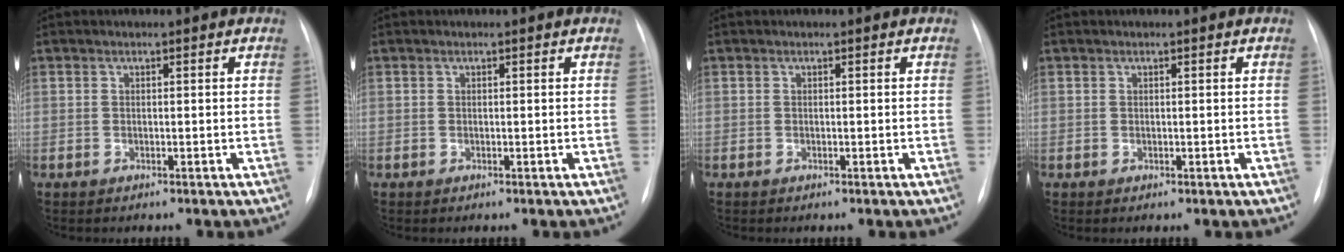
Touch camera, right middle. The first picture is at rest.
{"total": 0.0}
{"total": 0.0}
{"total": 0.0}